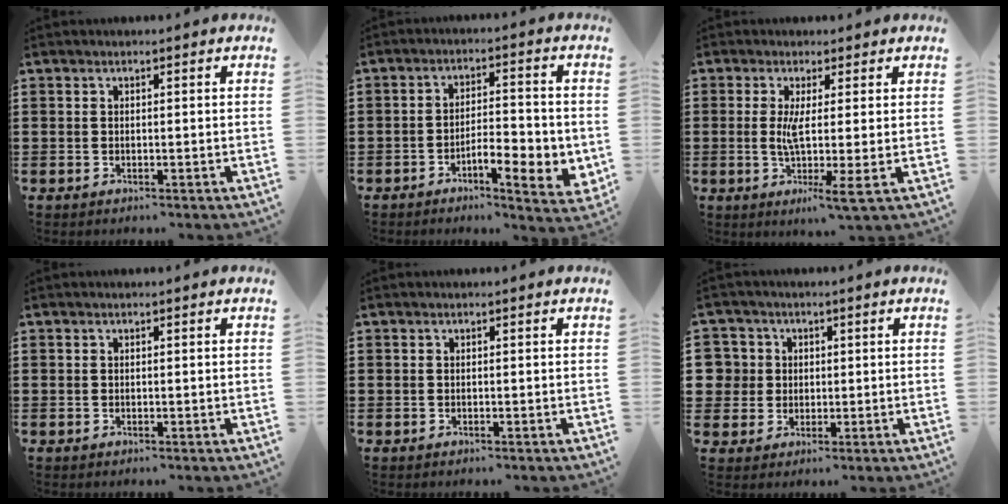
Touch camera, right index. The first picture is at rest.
{"total": 6.1, "force": [-2.6, 2.2, 5.1], "torque": [-0.077, 0.001, -0.046]}
{"total": 5.2, "force": [0.0, -0.3, 5.2], "torque": [-0.108, -0.017, -0.004]}
{"total": 0.0}
{"total": 0.0}
{"total": 4.4, "force": [0.7, 4.4, 0.2], "torque": [-0.034, 0.013, 0.009]}